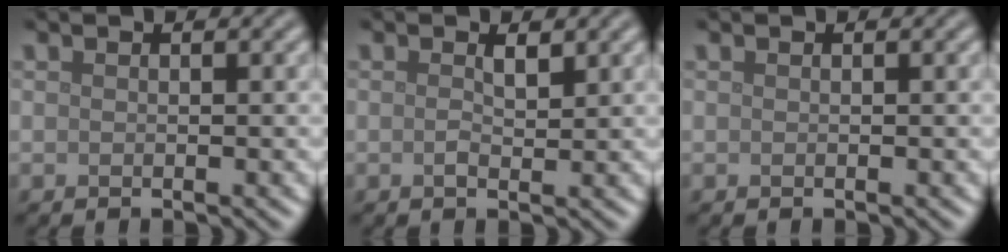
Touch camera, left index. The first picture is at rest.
{"total": 1.3, "force": [0.3, 0.5, 1.1], "torque": [-0.023, -0.001, 0.005]}
{"total": 0.0}